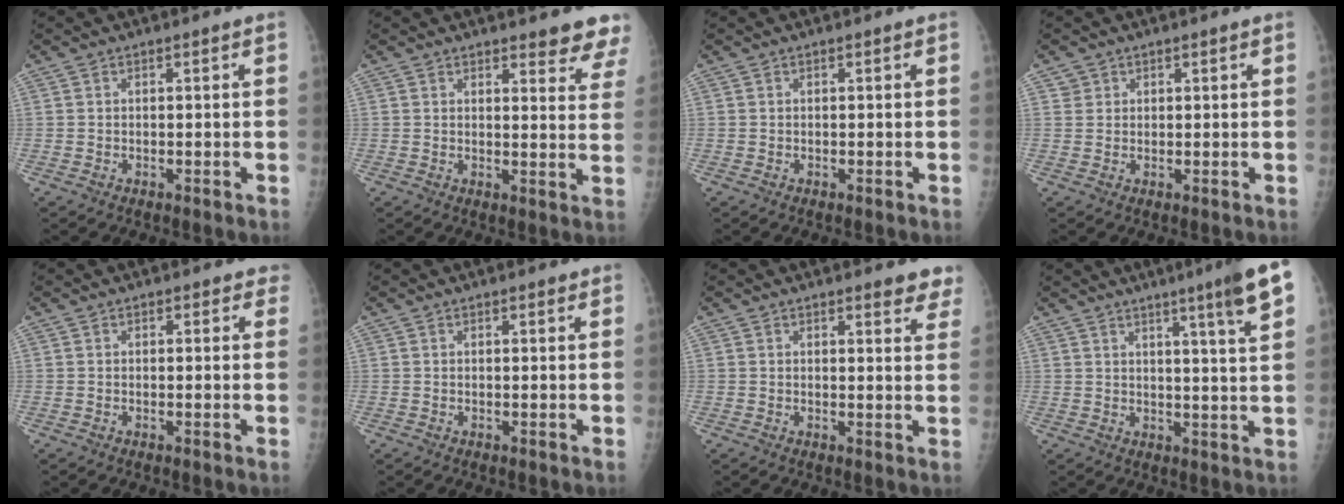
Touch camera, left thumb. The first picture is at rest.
{"total": 8.4, "force": [7.5, 2.0, 3.3], "torque": [-0.003, -0.040, 0.065]}
{"total": 0.0}
{"total": 1.5, "force": [0.8, 1.2, 0.0], "torque": [0.018, -0.002, 0.007]}
{"total": 1.6, "force": [1.0, 1.0, 0.6], "torque": [0.013, -0.001, 0.005]}
{"total": 0.9, "force": [0.7, 0.2, 0.6], "torque": [-0.008, -0.002, 0.010]}
{"total": 5.0, "force": [4.0, 1.3, 2.7], "torque": [-0.009, -0.018, 0.037]}
{"total": 9.6, "force": [5.4, -0.3, 7.9], "torque": [-0.112, -0.025, 0.071]}